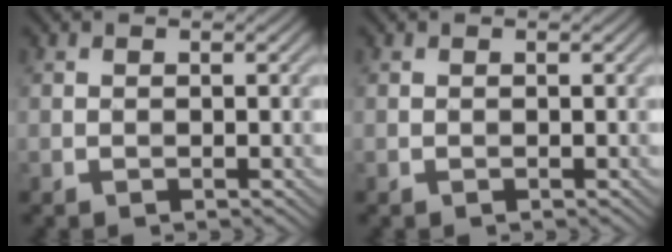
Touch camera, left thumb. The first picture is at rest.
{"total": 0.0}